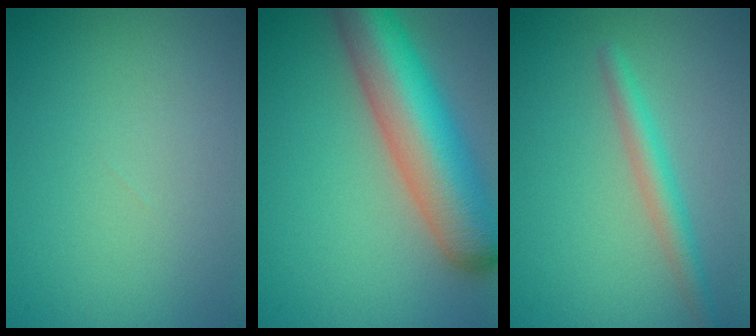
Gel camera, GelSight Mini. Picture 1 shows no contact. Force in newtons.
{"total": 10.6, "press": 10.6, "slide": 0.5}
{"total": 2.5, "press": 2.5, "slide": 0.1}